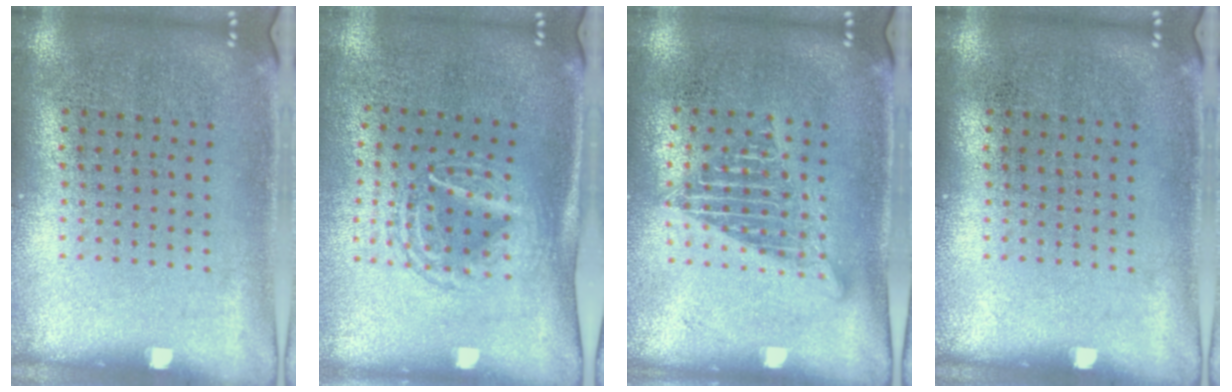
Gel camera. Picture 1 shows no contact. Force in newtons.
{"total": 1.6, "press": 1.3, "slide": 0.9}
{"total": 1.5, "press": 1.3, "slide": 0.8}
{"total": 0.0}